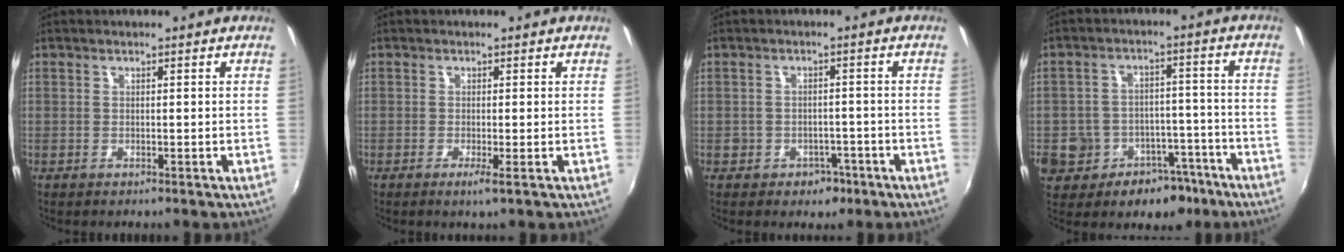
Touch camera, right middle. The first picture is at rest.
{"total": 1.4, "force": [-0.5, -0.4, 1.3], "torque": [-0.026, -0.004, -0.011]}
{"total": 4.4, "force": [-2.4, 3.5, 1.2], "torque": [-0.032, 0.005, -0.025]}
{"total": 14.1, "force": [-7.0, 10.8, 5.7], "torque": [-0.135, 0.032, -0.076]}